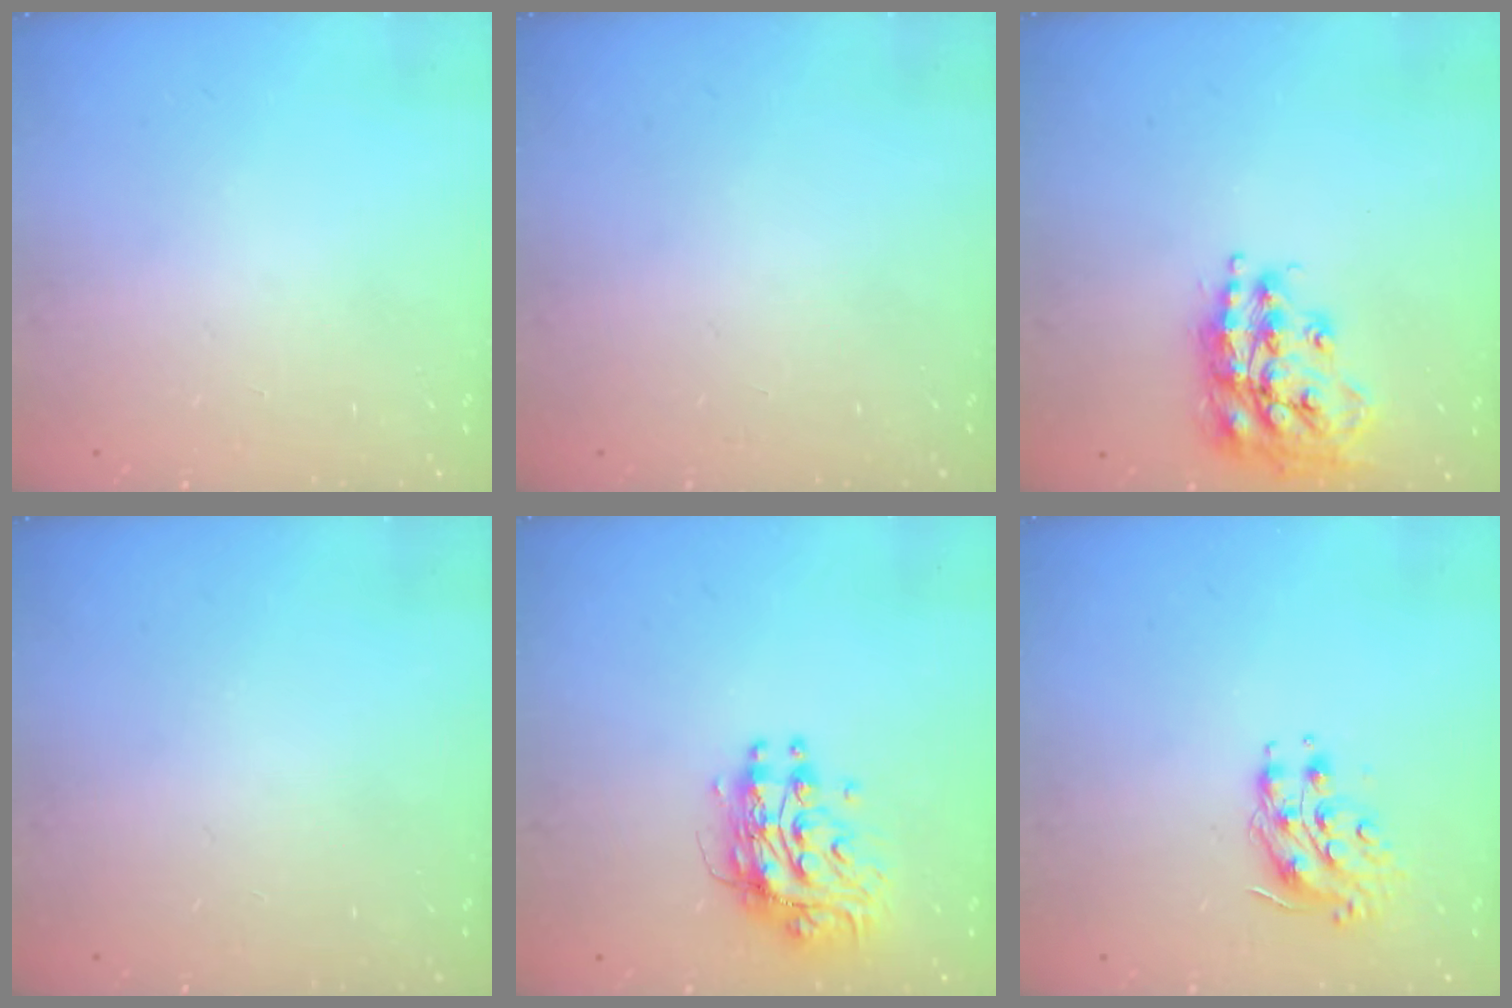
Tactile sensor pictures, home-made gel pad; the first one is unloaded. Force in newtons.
{"total": 0.0}
{"total": 17.1, "press": 17.0, "slide": 1.5}
{"total": 0.0}
{"total": 9.7, "press": 9.6, "slide": 0.9}
{"total": 8.4, "press": 8.4, "slide": 0.5}